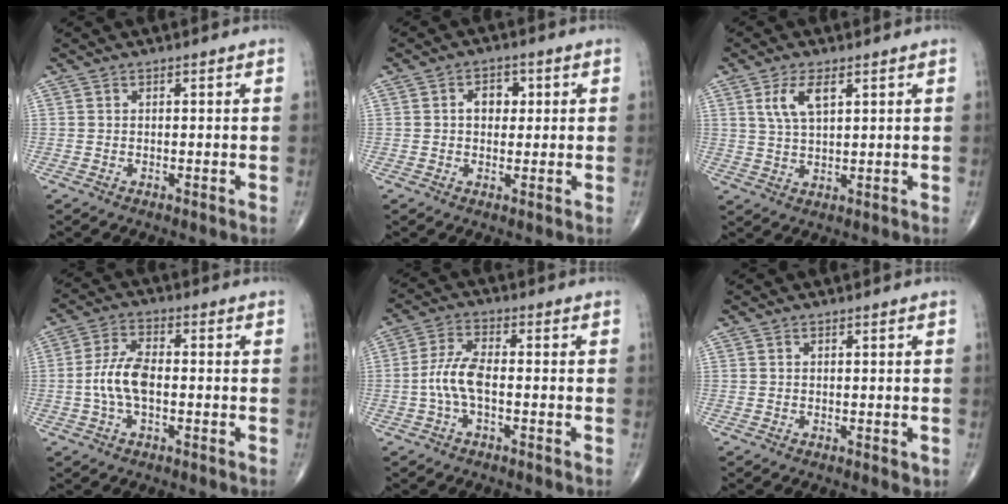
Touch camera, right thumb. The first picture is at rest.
{"total": 4.2, "force": [0.7, 3.1, 2.7], "torque": [-0.021, 0.006, 0.007]}
{"total": 5.8, "force": [2.5, 2.5, 4.6], "torque": [-0.091, -0.006, 0.055]}
{"total": 7.4, "force": [-1.1, 3.6, 6.4], "torque": [-0.139, 0.020, -0.024]}
{"total": 6.2, "force": [-1.4, 2.4, 5.6], "torque": [-0.128, 0.018, -0.031]}
{"total": 1.2, "force": [-0.1, 0.6, 1.0], "torque": [-0.011, -0.003, 0.001]}